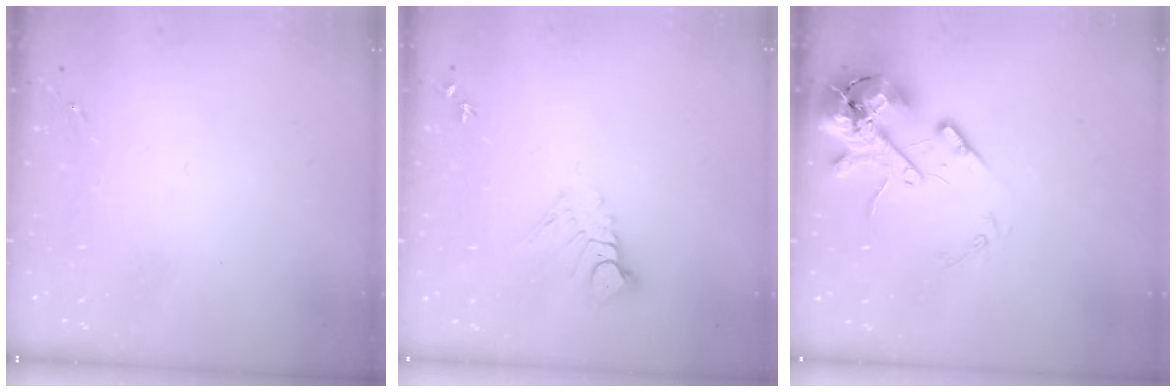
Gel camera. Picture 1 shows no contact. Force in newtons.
{"total": 7.4, "press": 7.3, "slide": 0.9}
{"total": 14.0, "press": 13.8, "slide": 2.4}